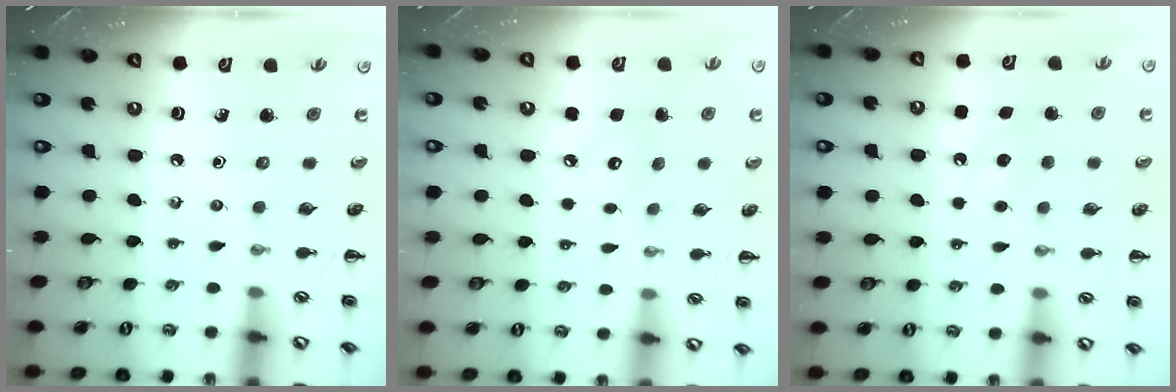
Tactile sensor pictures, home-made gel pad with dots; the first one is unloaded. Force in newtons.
{"total": 5.6, "press": 5.6, "slide": 0.5}
{"total": 5.7, "press": 5.5, "slide": 1.6}